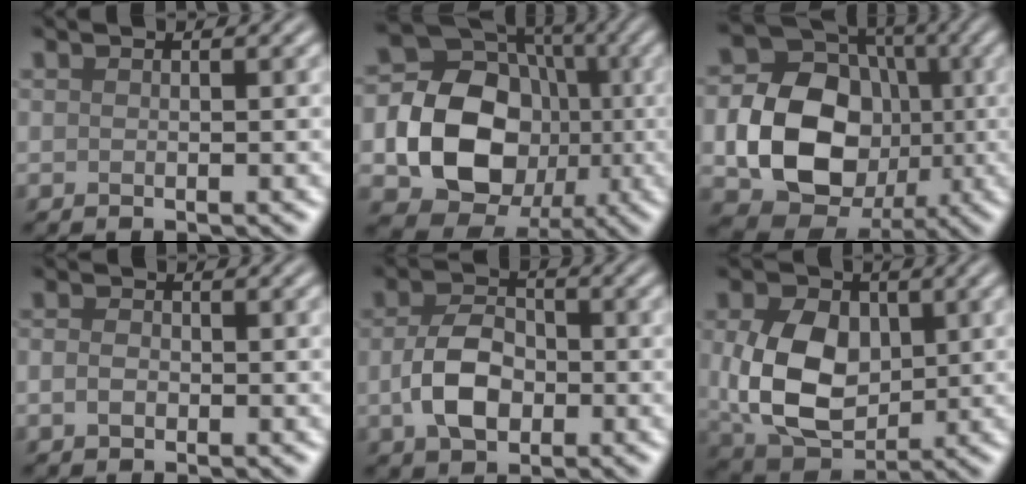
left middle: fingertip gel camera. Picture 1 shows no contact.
{"total": 13.5, "force": [-1.8, 11.1, 7.6], "torque": [-0.130, -0.014, -0.046]}
{"total": 11.2, "force": [-1.6, 8.9, 6.6], "torque": [-0.118, -0.001, -0.040]}
{"total": 1.3, "force": [-0.4, 0.9, 0.8], "torque": [-0.017, 0.001, -0.014]}
{"total": 5.1, "force": [-1.1, 3.4, 3.6], "torque": [-0.075, 0.001, -0.025]}
{"total": 9.0, "force": [0.4, 6.5, 6.2], "torque": [-0.141, -0.010, 0.012]}